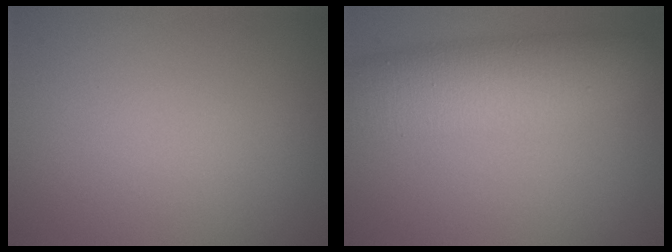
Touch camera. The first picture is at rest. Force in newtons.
{"total": 6.5, "press": 6.5, "slide": 0.1}